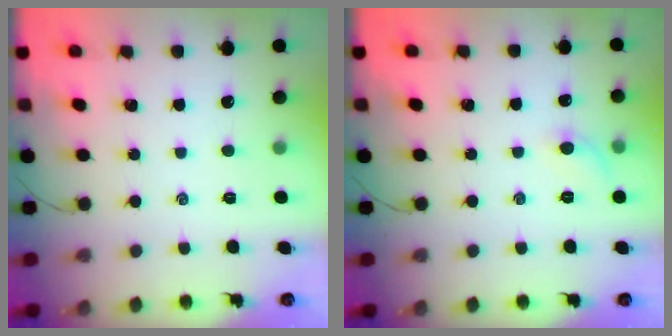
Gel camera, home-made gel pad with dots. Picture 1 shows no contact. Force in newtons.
{"total": 4.7, "press": 4.4, "slide": 1.5}